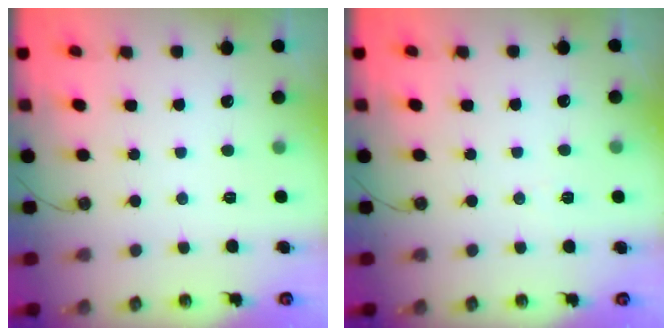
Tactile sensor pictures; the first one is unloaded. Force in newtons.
{"total": 2.6, "press": 1.7, "slide": 1.9}